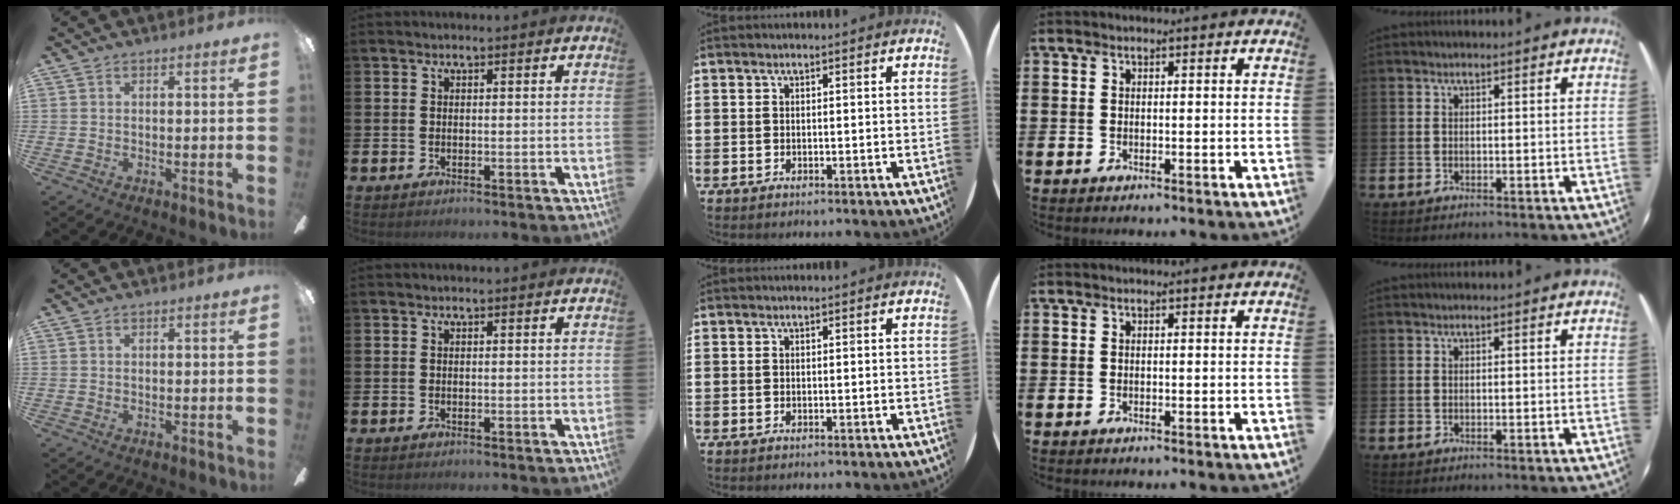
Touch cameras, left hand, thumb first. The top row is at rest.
{}